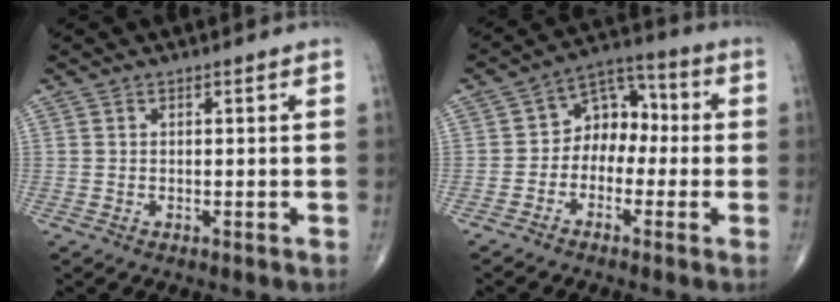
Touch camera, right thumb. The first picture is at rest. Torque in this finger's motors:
{"motor_torque": [-0.22, 0.29, 0.51, -0.10, 0.03]}